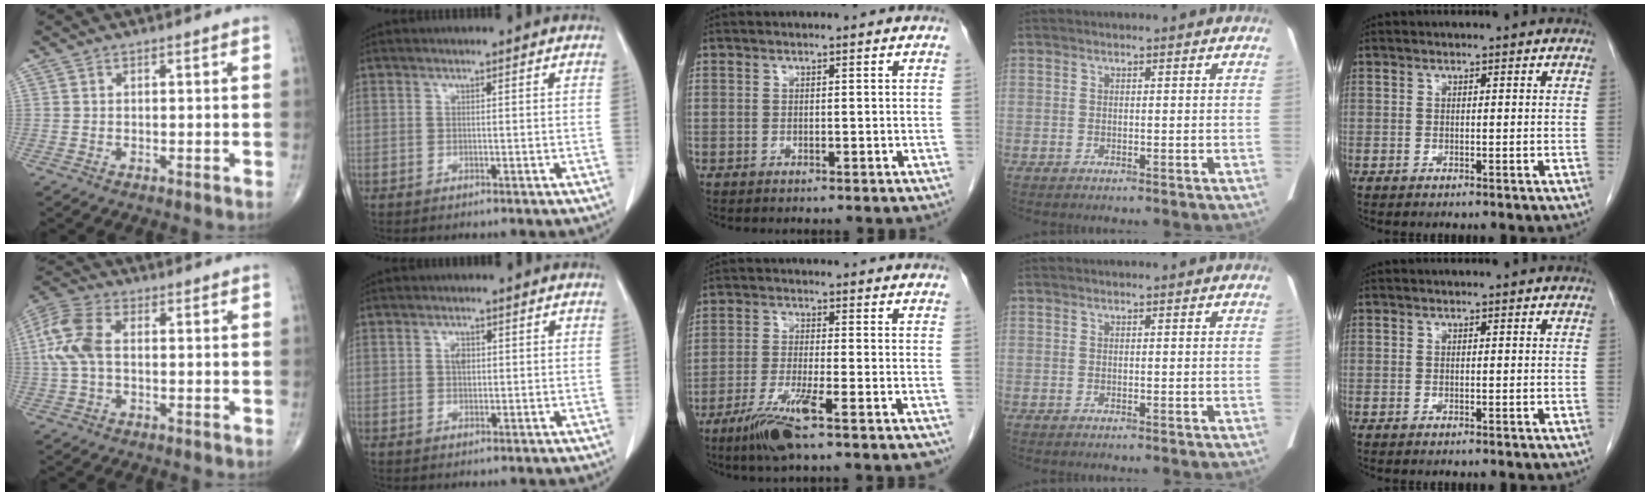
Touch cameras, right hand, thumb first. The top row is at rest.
{"thumb": {"total": 9.2, "force": [0.5, 5.4, 7.4], "torque": [-0.181, 0.022, 0.005]}, "index": {"total": 2.0, "force": [0.4, 1.3, 1.5], "torque": [-0.026, 0.004, 0.007]}, "middle": {"total": 9.1, "force": [-6.2, 0.0, 6.7], "torque": [-0.116, -0.024, -0.104]}}